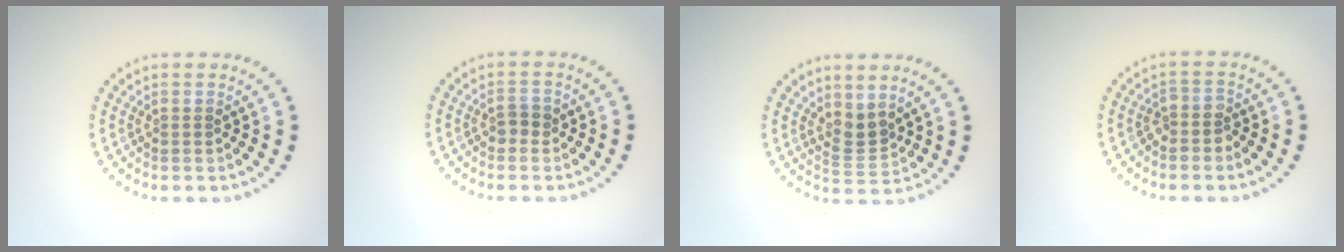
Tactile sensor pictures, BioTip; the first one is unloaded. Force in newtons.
{"total": 1.1, "press": 1.1, "slide": 0.3}
{"total": 2.2, "press": 1.6, "slide": 1.6}
{"total": 1.7, "press": 1.4, "slide": 0.9}